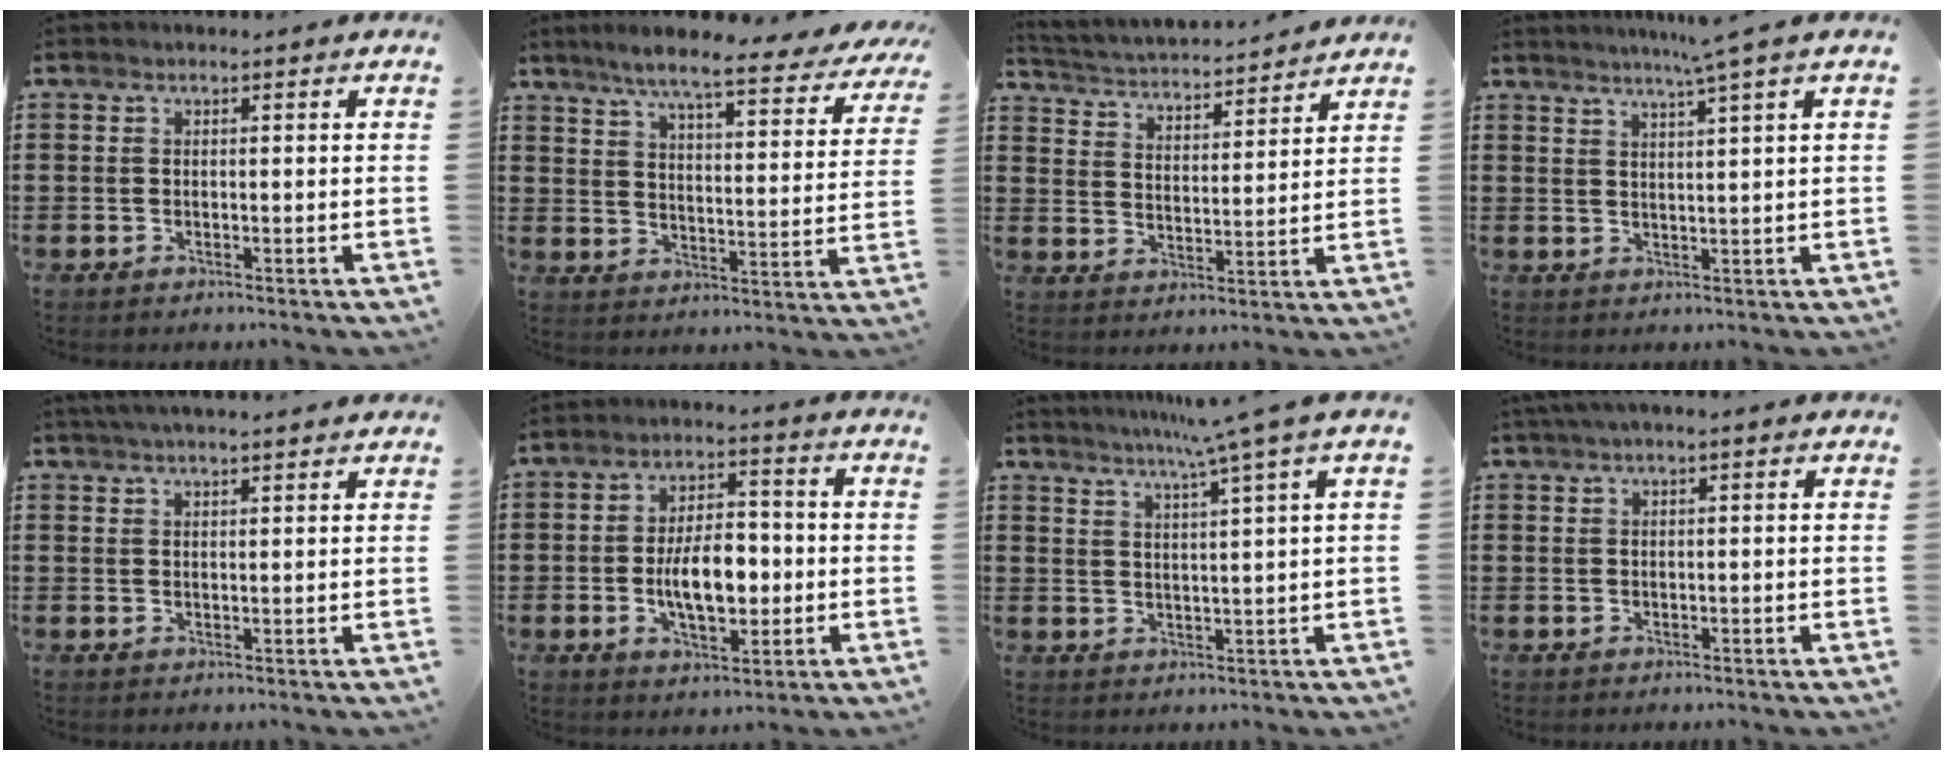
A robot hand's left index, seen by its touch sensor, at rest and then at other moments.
{"total": 8.2, "force": [6.8, -0.1, 4.5], "torque": [-0.104, -0.042, 0.111]}
{"total": 3.2, "force": [3.2, -0.1, 0.1], "torque": [-0.023, -0.030, 0.047]}
{"total": 4.5, "force": [3.3, -1.4, 2.7], "torque": [-0.056, -0.011, 0.056]}
{"total": 2.4, "force": [2.2, -0.1, 0.9], "torque": [-0.023, 0.001, 0.042]}
{"total": 8.7, "force": [-1.2, 4.4, 7.4], "torque": [-0.128, 0.003, -0.028]}
{"total": 6.1, "force": [4.2, -1.6, 4.1], "torque": [-0.088, -0.020, 0.066]}
{"total": 1.3, "force": [0.6, 0.0, 1.2], "torque": [-0.022, 0.000, 0.011]}